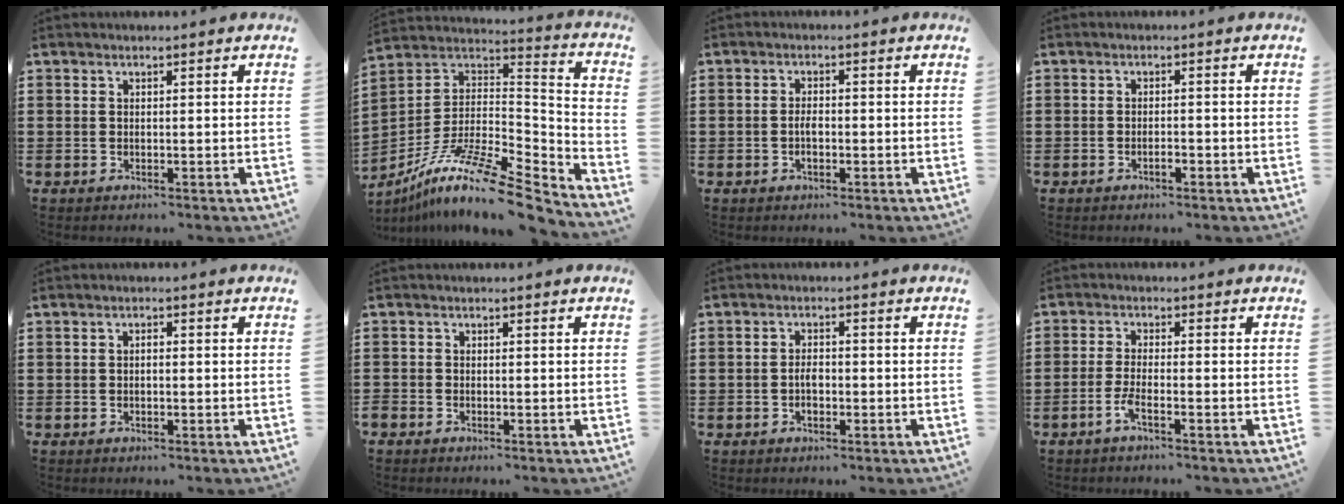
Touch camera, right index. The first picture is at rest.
{"total": 13.6, "force": [-9.7, 2.0, 9.4], "torque": [-0.174, 0.008, -0.181]}
{"total": 2.1, "force": [-0.6, 0.8, 1.9], "torque": [-0.038, -0.001, -0.010]}
{"total": 1.5, "force": [-0.9, 0.5, 1.1], "torque": [-0.022, 0.000, -0.016]}
{"total": 0.8, "force": [-0.2, 0.3, 0.7], "torque": [-0.015, -0.002, -0.003]}
{"total": 0.8, "force": [-0.7, 0.2, 0.1], "torque": [-0.004, -0.002, -0.015]}
{"total": 2.6, "force": [-0.7, 1.1, 2.2], "torque": [-0.051, -0.002, -0.015]}
{"total": 3.0, "force": [-1.9, 0.2, 2.3], "torque": [-0.061, -0.006, -0.042]}